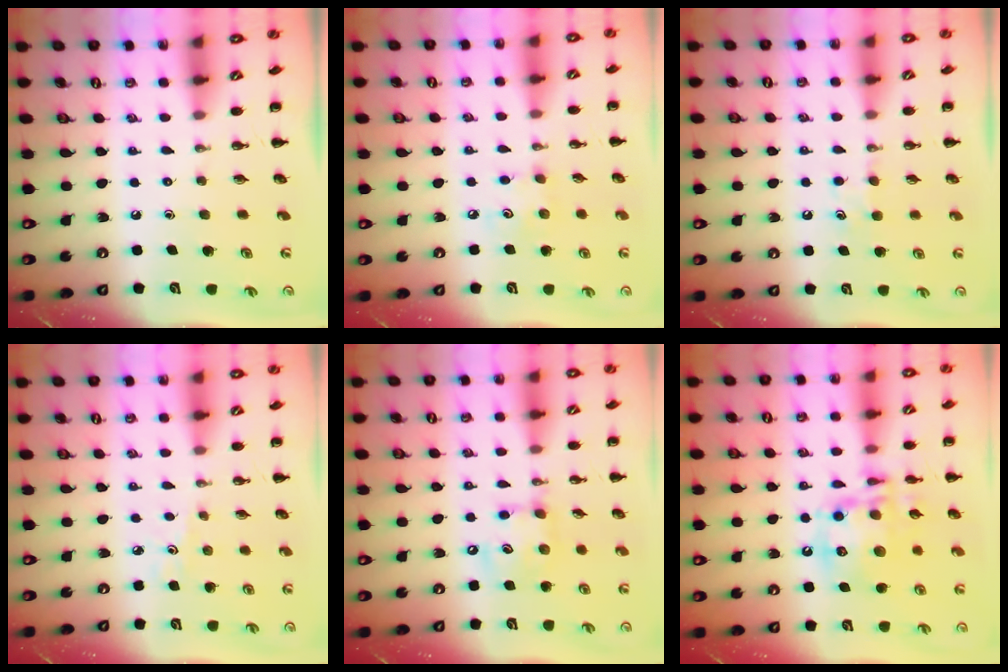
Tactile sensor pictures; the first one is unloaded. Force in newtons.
{"total": 3.8, "press": 3.7, "slide": 0.9}
{"total": 6.0, "press": 5.7, "slide": 1.8}
{"total": 2.2, "press": 2.0, "slide": 0.7}
{"total": 9.3, "press": 9.2, "slide": 1.0}
{"total": 14.8, "press": 14.6, "slide": 2.8}